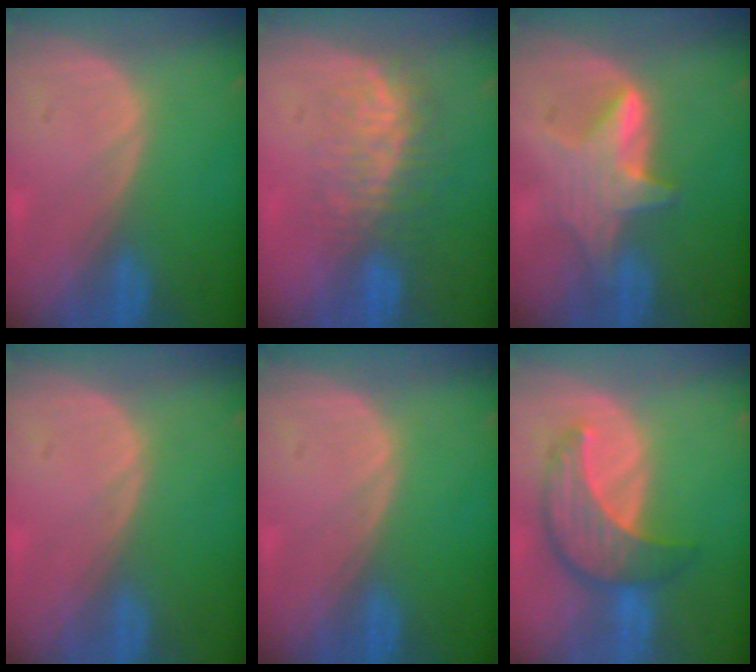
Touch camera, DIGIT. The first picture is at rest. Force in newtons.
{"total": 8.0, "press": 7.4, "slide": 3.0}
{"total": 6.0, "press": 5.8, "slide": 1.2}
{"total": 0.0}
{"total": 0.0}
{"total": 8.1, "press": 7.5, "slide": 3.1}